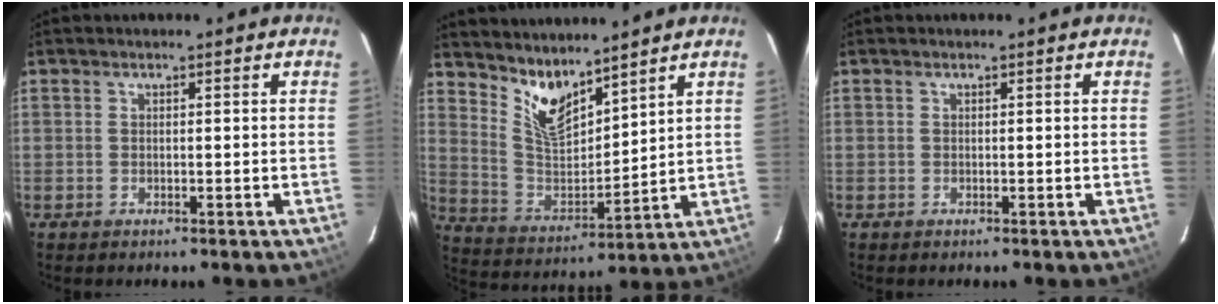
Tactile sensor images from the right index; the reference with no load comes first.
{"total": 10.0, "force": [7.9, 3.2, 5.2], "torque": [-0.103, -0.014, 0.160]}
{"total": 0.0}